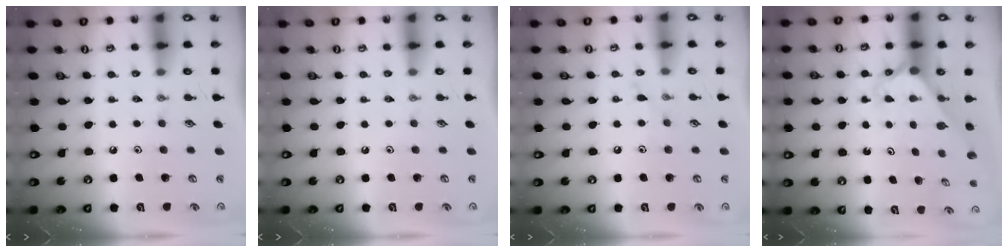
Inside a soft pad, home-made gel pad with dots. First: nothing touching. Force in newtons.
{"total": 0.0}
{"total": 5.7, "press": 5.7, "slide": 0.3}
{"total": 2.0, "press": 2.0, "slide": 0.2}